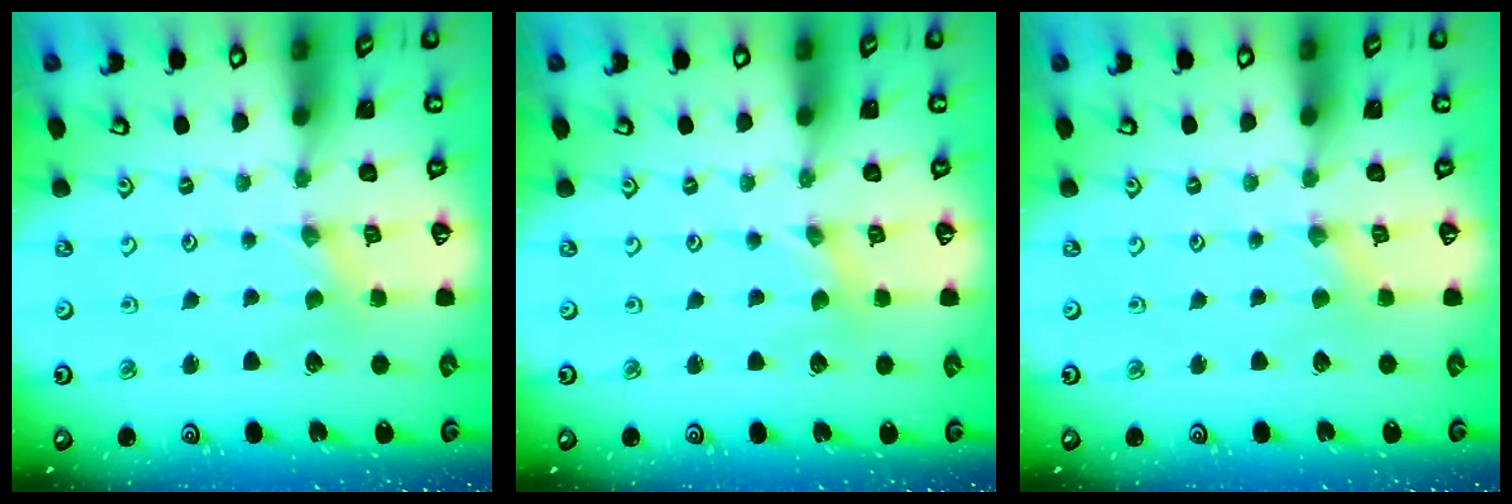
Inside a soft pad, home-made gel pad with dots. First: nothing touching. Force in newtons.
{"total": 0.0}
{"total": 1.1, "press": 1.1, "slide": 0.3}